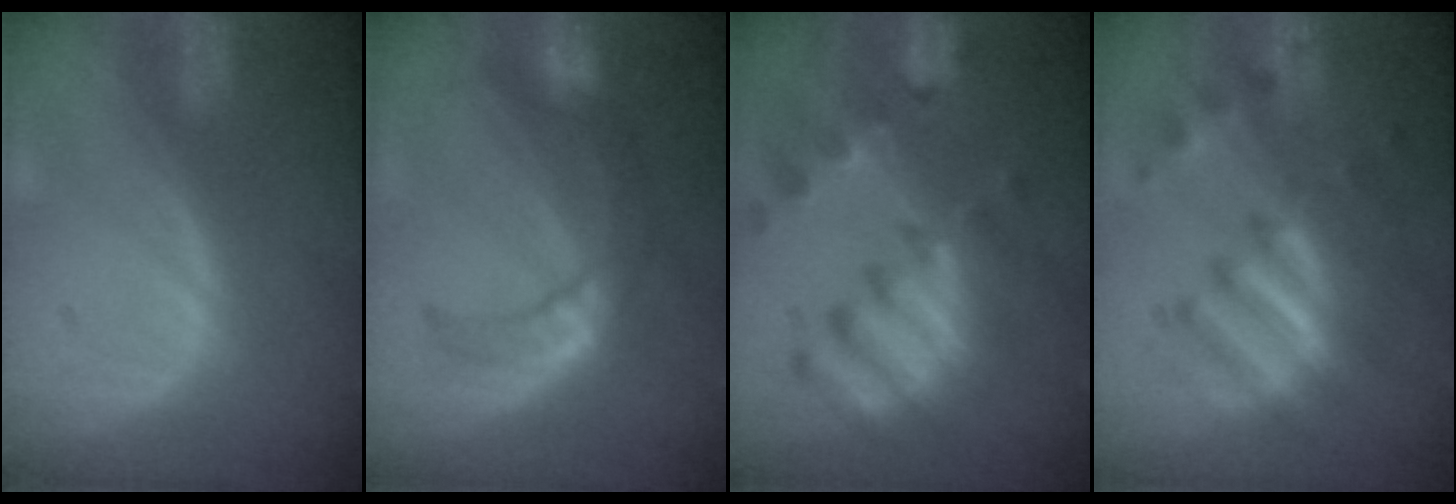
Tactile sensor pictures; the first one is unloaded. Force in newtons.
{"total": 6.9, "press": 6.8, "slide": 1.3}
{"total": 10.3, "press": 8.9, "slide": 5.1}
{"total": 8.5, "press": 8.2, "slide": 2.0}